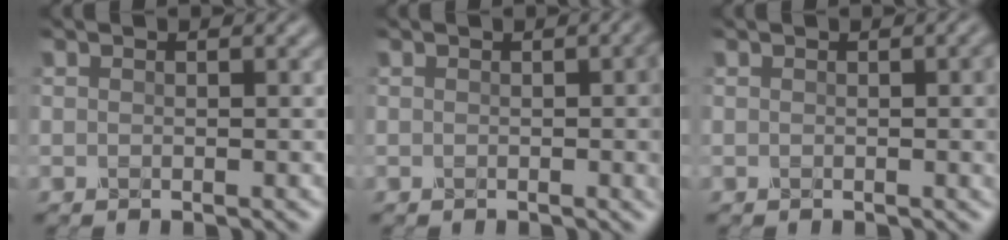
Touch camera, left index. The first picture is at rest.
{"total": 2.9, "force": [0.0, 0.7, 2.8], "torque": [-0.026, 0.004, -0.002]}
{"total": 2.2, "force": [0.1, 0.6, 2.1], "torque": [-0.019, 0.001, -0.001]}